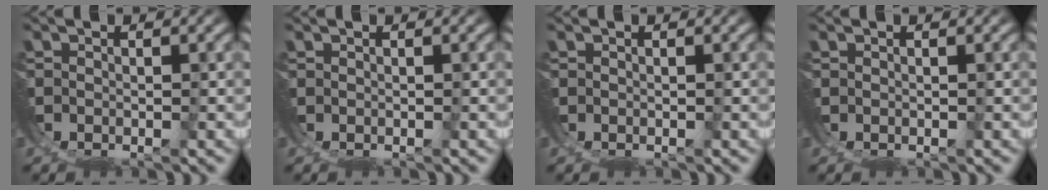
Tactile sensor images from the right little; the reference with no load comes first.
{"total": 0.0}
{"total": 0.0}
{"total": 0.0}